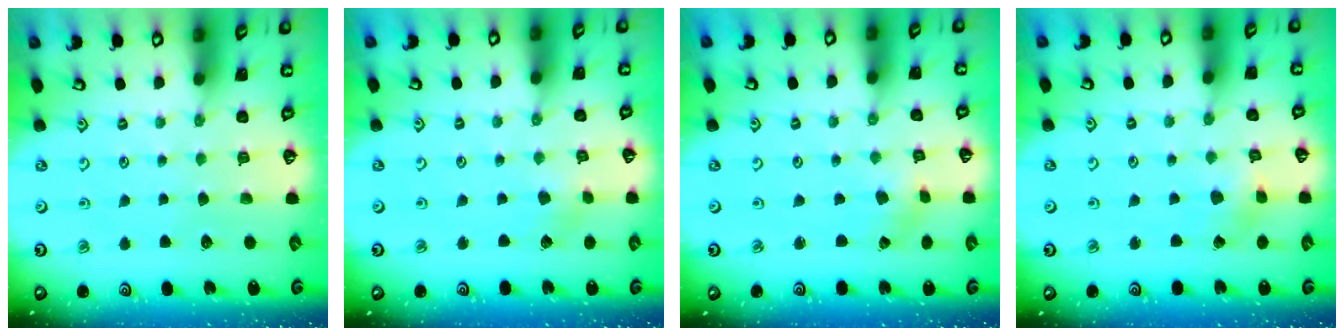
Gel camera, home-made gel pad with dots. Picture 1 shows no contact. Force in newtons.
{"total": 2.3, "press": 2.3, "slide": 0.3}
{"total": 0.8, "press": 0.8, "slide": 0.1}
{"total": 2.7, "press": 2.7, "slide": 0.2}